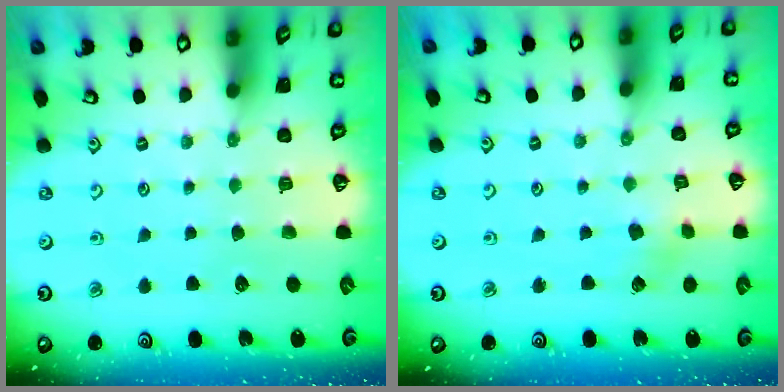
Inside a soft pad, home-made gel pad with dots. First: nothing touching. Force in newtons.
{"total": 3.1, "press": 3.1, "slide": 0.5}